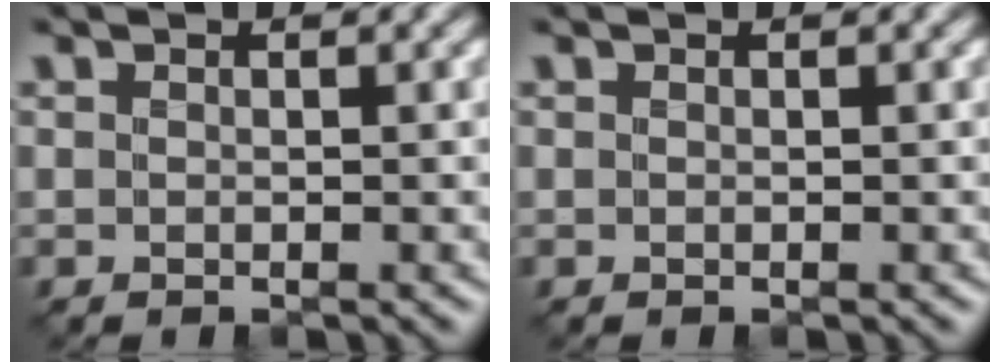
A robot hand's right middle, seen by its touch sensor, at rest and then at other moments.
{"total": 0.0}